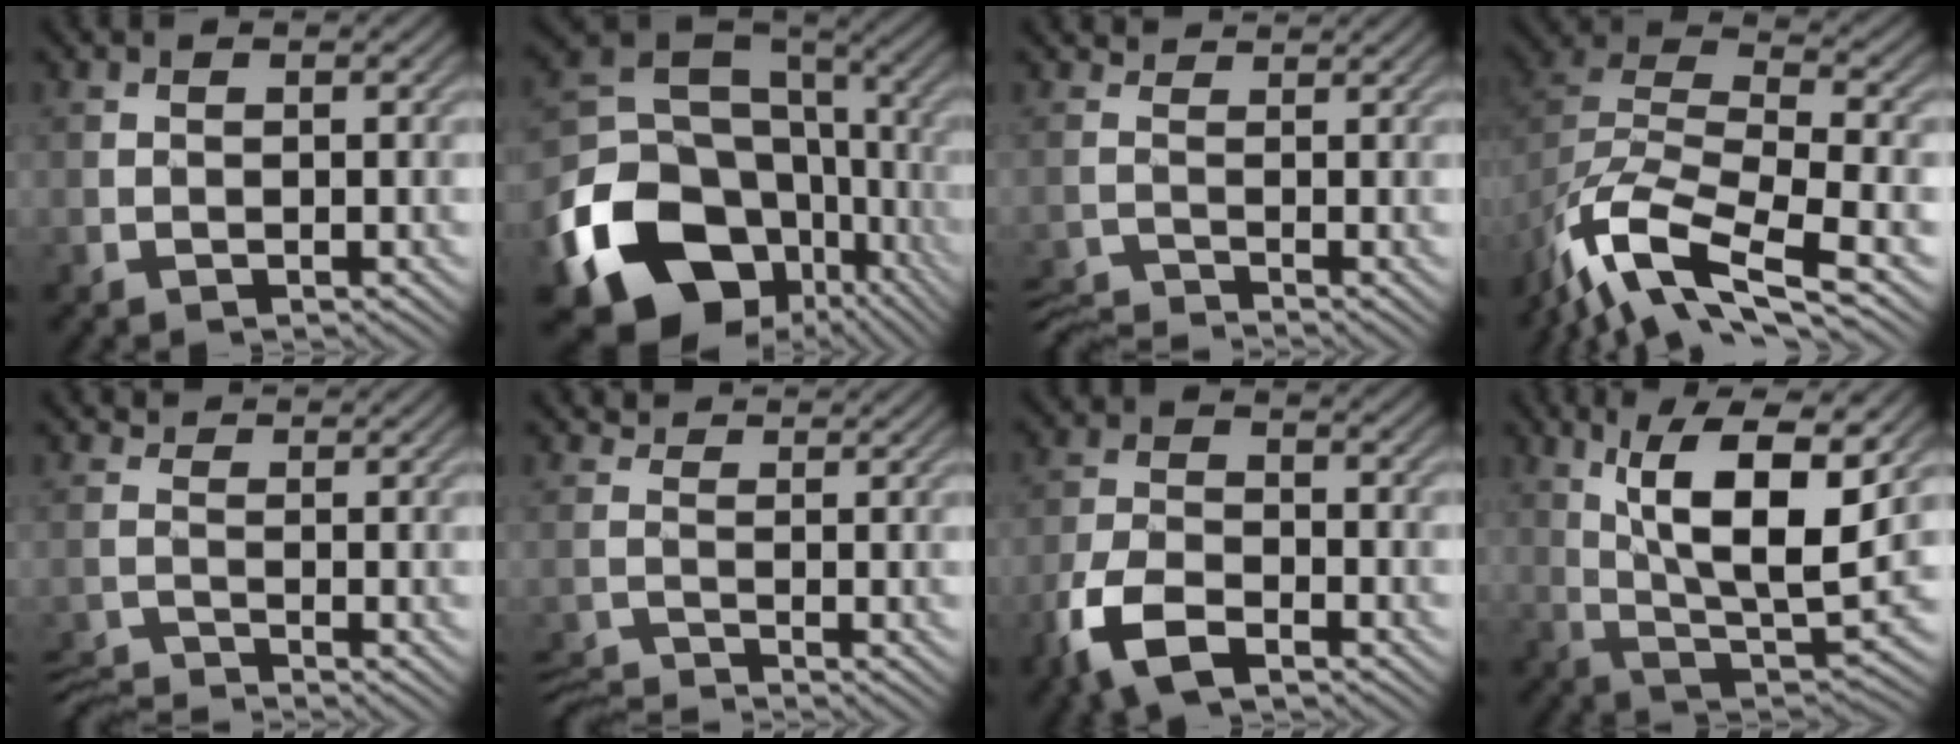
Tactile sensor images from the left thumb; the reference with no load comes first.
{"total": 19.7, "force": [-7.6, 15.1, 10.1], "torque": [-0.241, -0.047, -0.117]}
{"total": 2.8, "force": [-2.5, 1.0, 1.0], "torque": [-0.031, -0.016, -0.059]}
{"total": 12.8, "force": [-8.5, 4.8, 8.3], "torque": [-0.184, -0.014, -0.152]}
{"total": 2.3, "force": [-1.8, 1.1, 1.0], "torque": [-0.033, -0.017, -0.048]}
{"total": 1.7, "force": [-0.9, 1.1, 0.9], "torque": [-0.033, -0.018, -0.029]}
{"total": 7.2, "force": [-4.3, 3.2, 4.8], "torque": [-0.109, -0.009, -0.094]}
{"total": 13.0, "force": [5.7, 3.9, 11.0], "torque": [-0.212, -0.003, 0.105]}